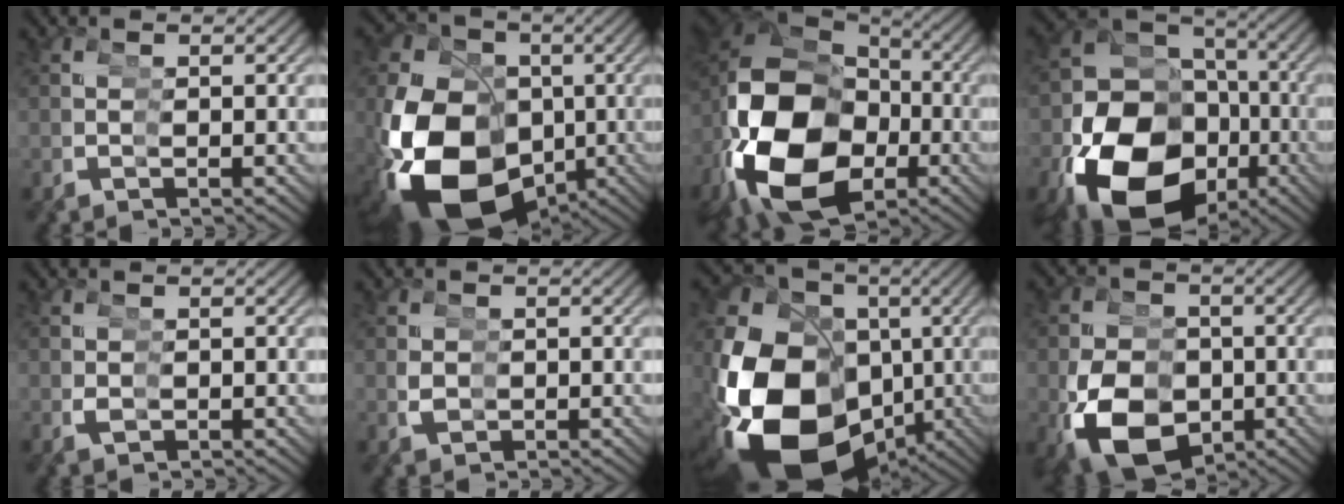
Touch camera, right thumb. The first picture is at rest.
{"total": 21.0, "force": [-4.0, 16.0, 13.0], "torque": [-0.254, -0.055, -0.041]}
{"total": 20.4, "force": [-3.0, 14.1, 14.5], "torque": [-0.307, -0.056, -0.012]}
{"total": 16.4, "force": [-4.6, 10.8, 11.3], "torque": [-0.222, -0.046, -0.044]}
{"total": 1.1, "force": [0.3, 1.0, 0.2], "torque": [-0.001, -0.001, 0.009]}
{"total": 1.8, "force": [0.7, 1.7, -0.2], "torque": [-0.003, -0.005, 0.018]}
{"total": 25.7, "force": [-4.6, 19.1, 16.5], "torque": [-0.311, -0.069, -0.046]}
{"total": 10.6, "force": [-2.5, 8.4, 6.1], "torque": [-0.121, -0.036, -0.021]}